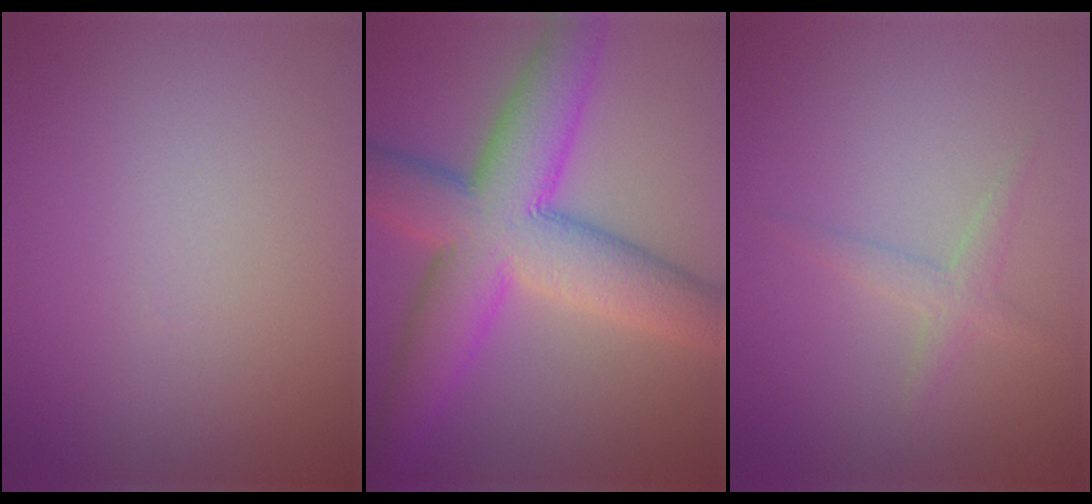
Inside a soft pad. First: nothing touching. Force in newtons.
{"total": 11.3, "press": 11.3, "slide": 0.2}
{"total": 1.6, "press": 1.6, "slide": 0.0}